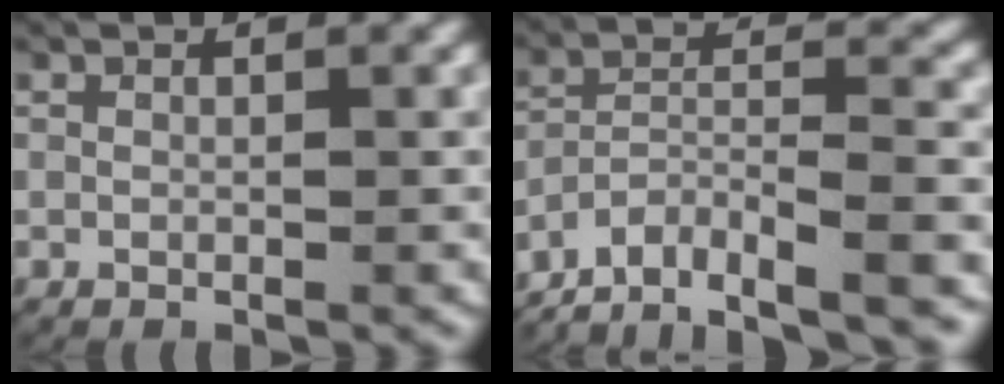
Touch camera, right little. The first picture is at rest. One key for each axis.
{"total": 11.9, "fx": -9.4, "fy": 5.7, "fz": 4.6, "tx": -0.079, "ty": -0.024, "tz": -0.151}